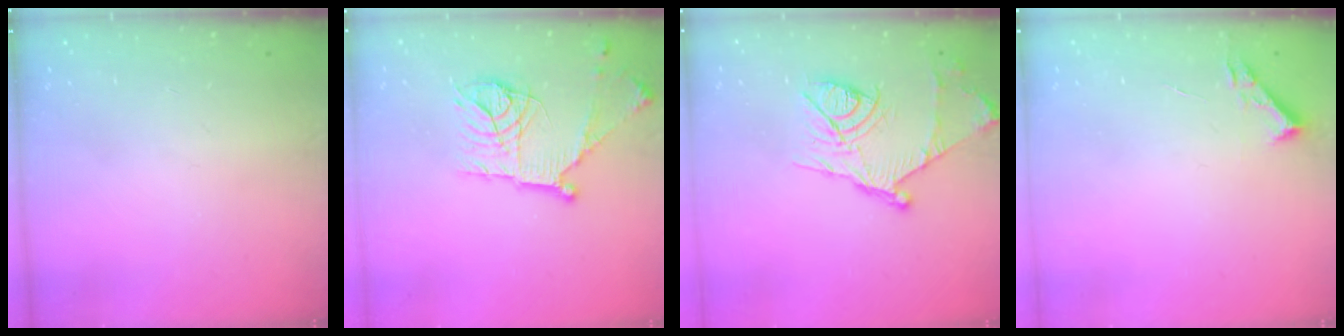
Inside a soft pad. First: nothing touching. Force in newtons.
{"total": 16.6, "press": 16.6, "slide": 1.3}
{"total": 15.1, "press": 15.0, "slide": 1.3}
{"total": 2.7, "press": 2.7, "slide": 0.4}